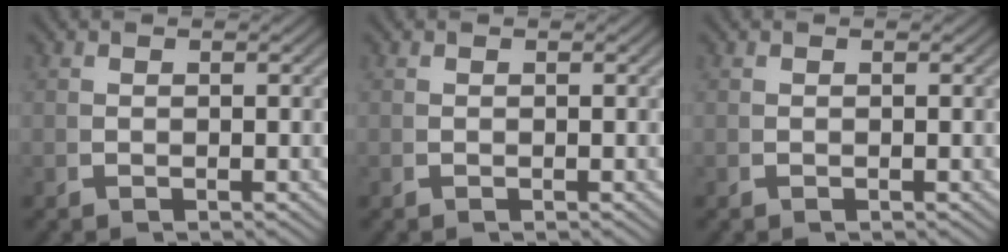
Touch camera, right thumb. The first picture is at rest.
{"total": 0.0}
{"total": 0.0}